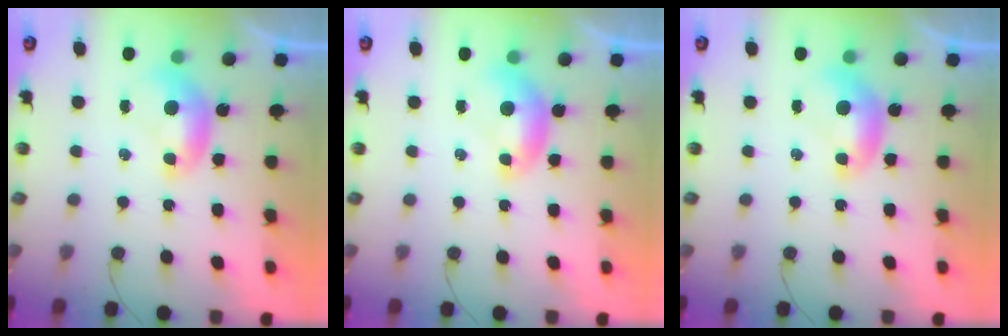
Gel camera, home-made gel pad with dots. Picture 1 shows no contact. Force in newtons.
{"total": 0.0}
{"total": 0.0}